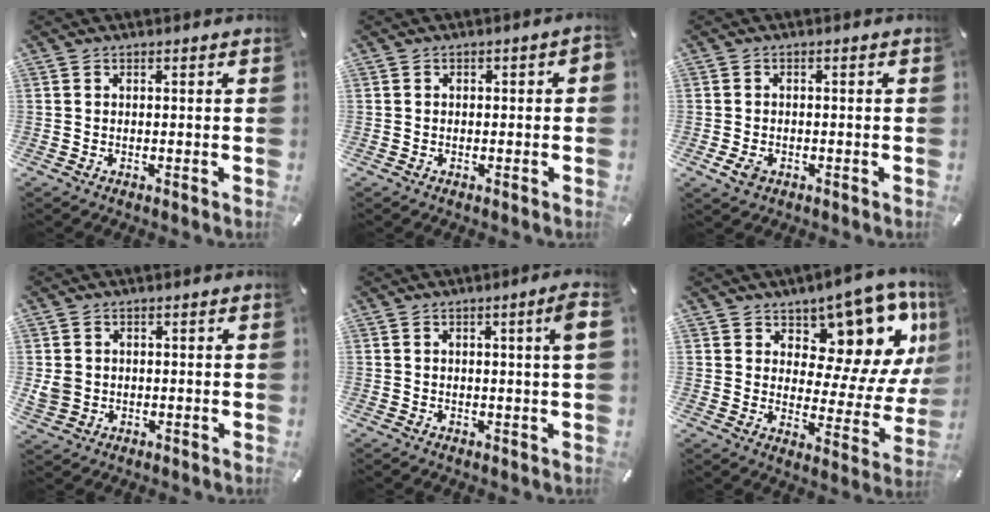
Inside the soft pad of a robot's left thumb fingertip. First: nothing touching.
{"total": 1.4, "force": [-0.7, 0.8, 0.9], "torque": [-0.016, 0.003, -0.014]}
{"total": 2.8, "force": [-1.2, 1.9, 1.6], "torque": [-0.043, -0.001, -0.026]}
{"total": 3.7, "force": [-0.2, 3.6, 1.1], "torque": [-0.032, 0.004, -0.003]}
{"total": 4.9, "force": [1.0, 0.3, 4.7], "torque": [-0.073, -0.008, 0.011]}
{"total": 13.4, "force": [9.3, 7.0, 6.6], "torque": [-0.072, -0.103, 0.156]}